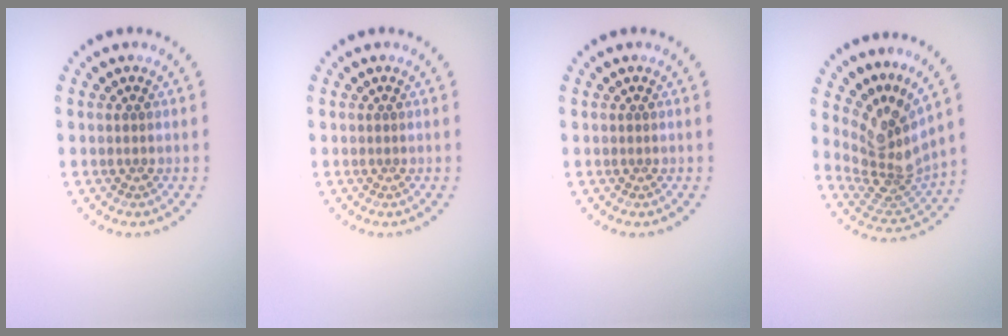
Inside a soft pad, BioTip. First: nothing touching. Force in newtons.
{"total": 0.0}
{"total": 0.0}
{"total": 4.4, "press": 2.9, "slide": 3.4}